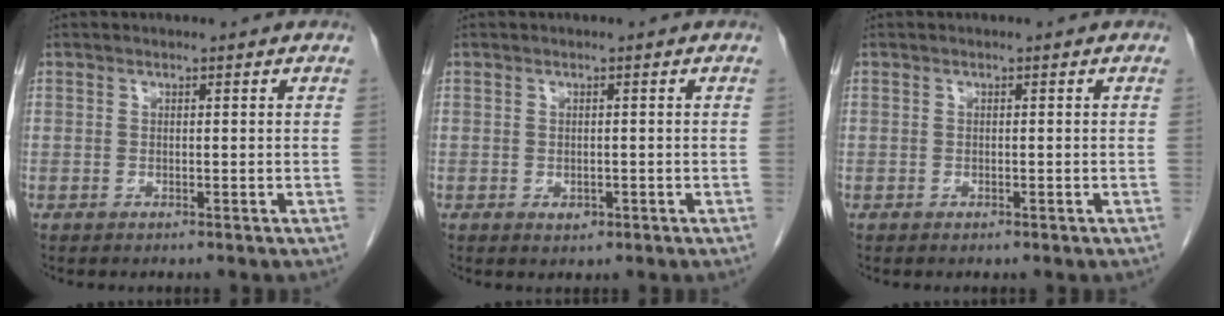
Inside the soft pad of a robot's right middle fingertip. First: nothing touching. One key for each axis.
{"total": 1.3, "fx": -0.5, "fy": 0.9, "fz": 0.8, "tx": -0.013, "ty": 0.000, "tz": -0.003}
{"total": 0.0}